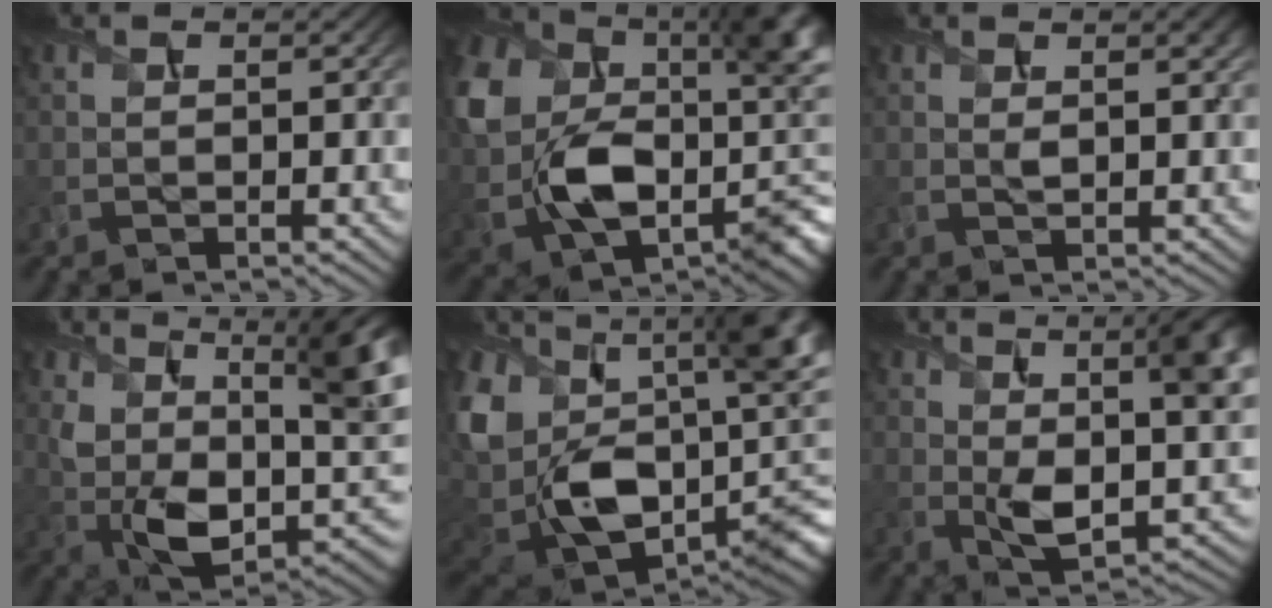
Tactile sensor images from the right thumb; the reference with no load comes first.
{"total": 16.7, "force": [-0.9, 10.8, 12.7], "torque": [-0.233, -0.024, -0.022]}
{"total": 2.2, "force": [1.1, 0.6, 1.7], "torque": [-0.029, -0.001, 0.022]}
{"total": 15.6, "force": [2.3, 9.1, 12.5], "torque": [-0.220, -0.027, 0.047]}
{"total": 18.8, "force": [1.4, 13.1, 13.4], "torque": [-0.287, -0.049, 0.062]}
{"total": 12.2, "force": [1.7, 5.8, 10.6], "torque": [-0.176, -0.008, 0.030]}